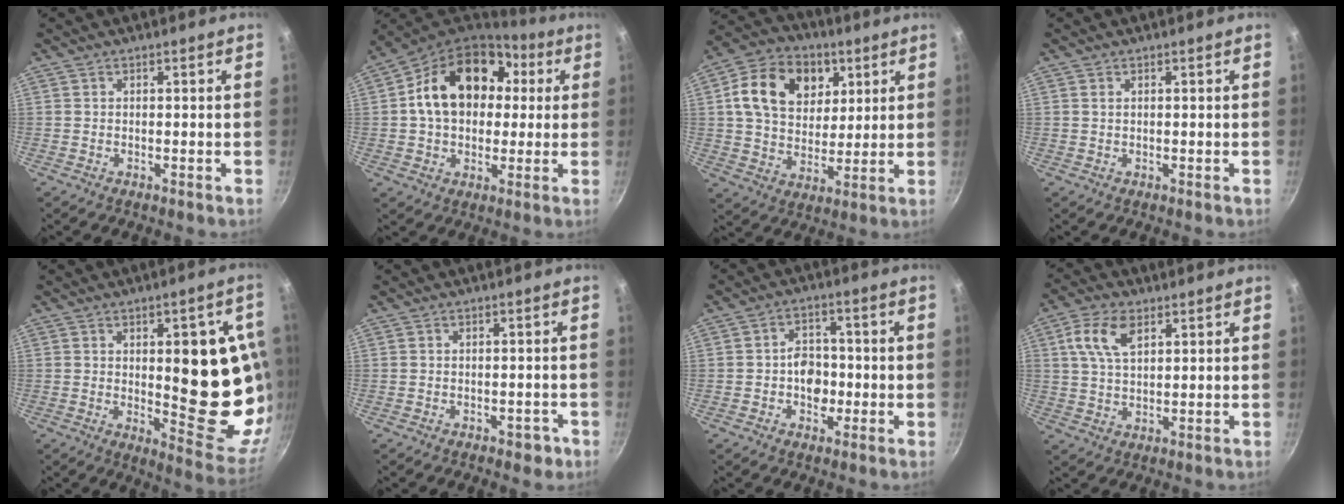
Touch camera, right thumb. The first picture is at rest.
{"total": 20.6, "force": [3.9, 14.9, 13.7], "torque": [-0.216, 0.036, 0.054]}
{"total": 17.2, "force": [5.7, 12.8, 10.0], "torque": [-0.149, -0.006, 0.088]}
{"total": 0.6, "force": [0.2, 0.4, 0.4], "torque": [-0.008, 0.000, 0.004]}
{"total": 20.0, "force": [1.3, 7.8, 18.4], "torque": [-0.184, -0.027, 0.028]}
{"total": 2.9, "force": [-1.5, 1.8, 1.7], "torque": [-0.003, 0.021, -0.006]}
{"total": 6.6, "force": [-1.1, 5.1, 4.0], "torque": [-0.028, 0.013, -0.021]}
{"total": 8.3, "force": [3.2, 4.5, 6.1], "torque": [-0.115, 0.002, 0.060]}